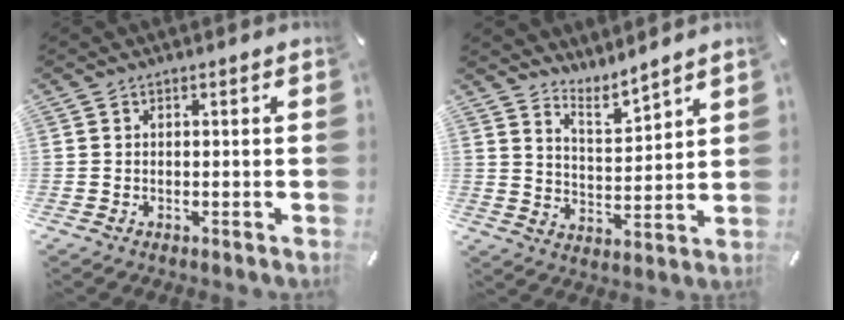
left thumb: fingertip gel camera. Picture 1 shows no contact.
{"total": 5.9, "force": [5.7, 1.4, 0.4], "torque": [-0.019, -0.050, 0.104]}